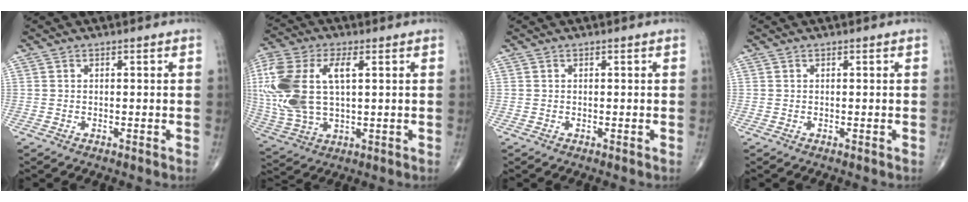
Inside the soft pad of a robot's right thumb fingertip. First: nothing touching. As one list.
[{"total": 19.1, "force": [3.4, 10.0, 16.0], "torque": [-0.377, 0.005, 0.065]}, {"total": 0.0}, {"total": 0.0}]